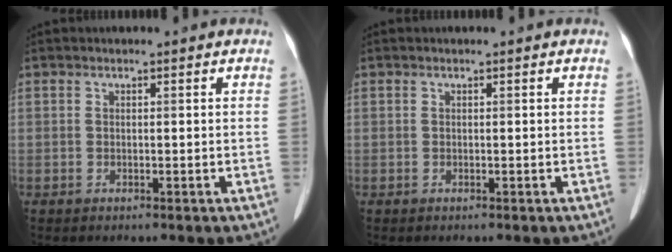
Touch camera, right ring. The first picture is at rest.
{"total": 0.0}